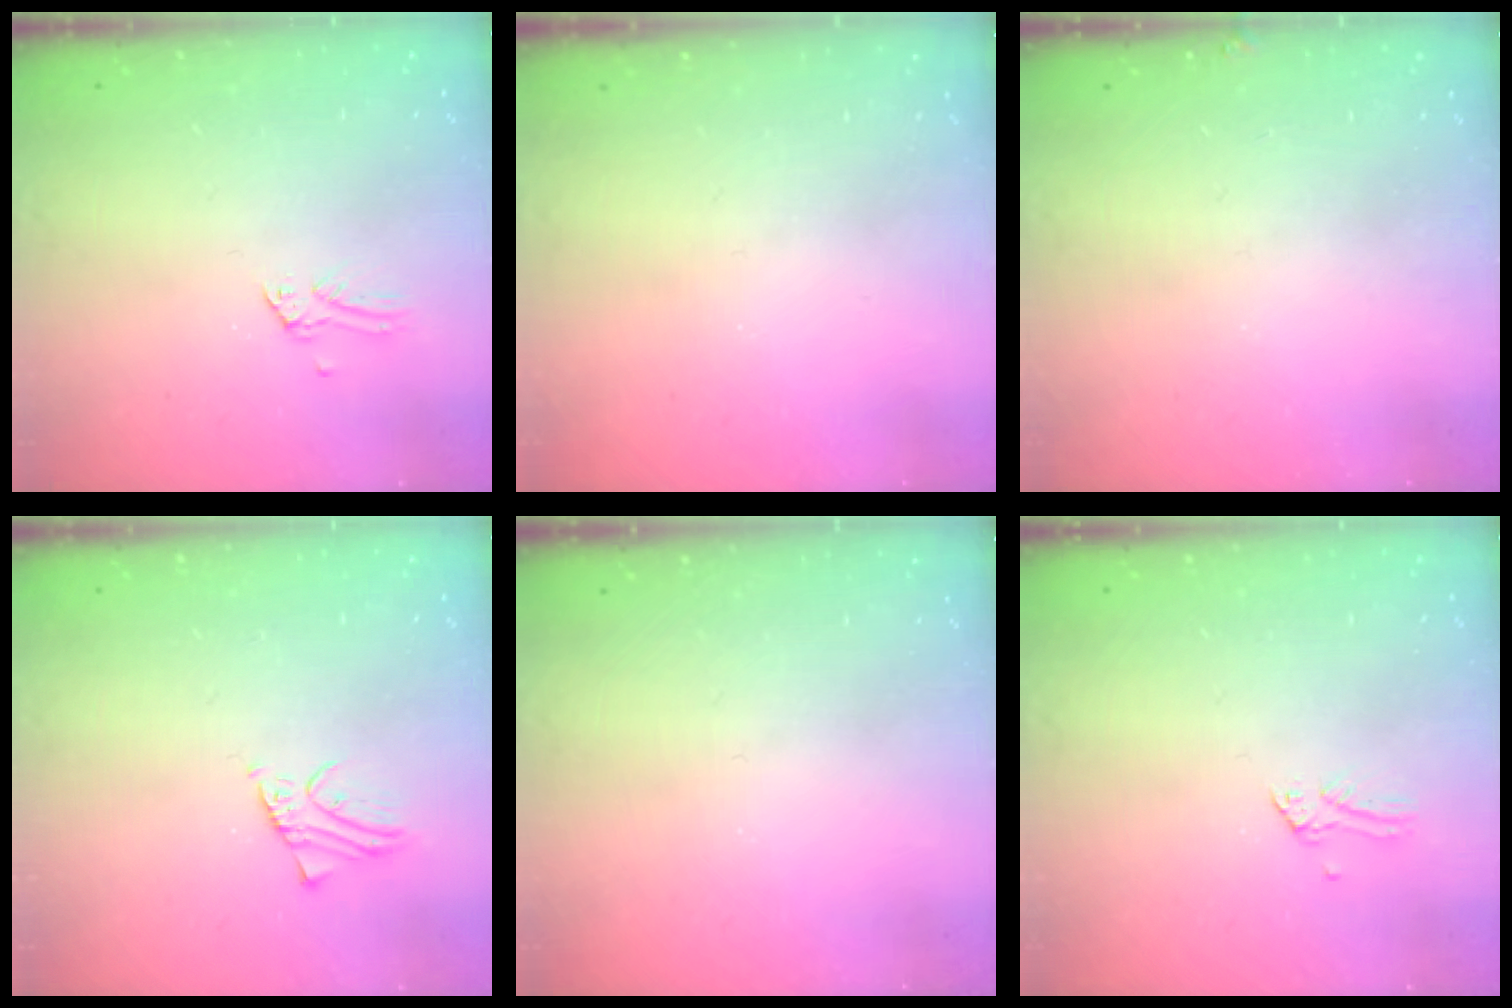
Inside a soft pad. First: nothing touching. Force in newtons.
{"total": 0.0}
{"total": 3.5, "press": 3.5, "slide": 0.3}
{"total": 1.5, "press": 1.5, "slide": 0.0}
{"total": 0.0}
{"total": 0.0}